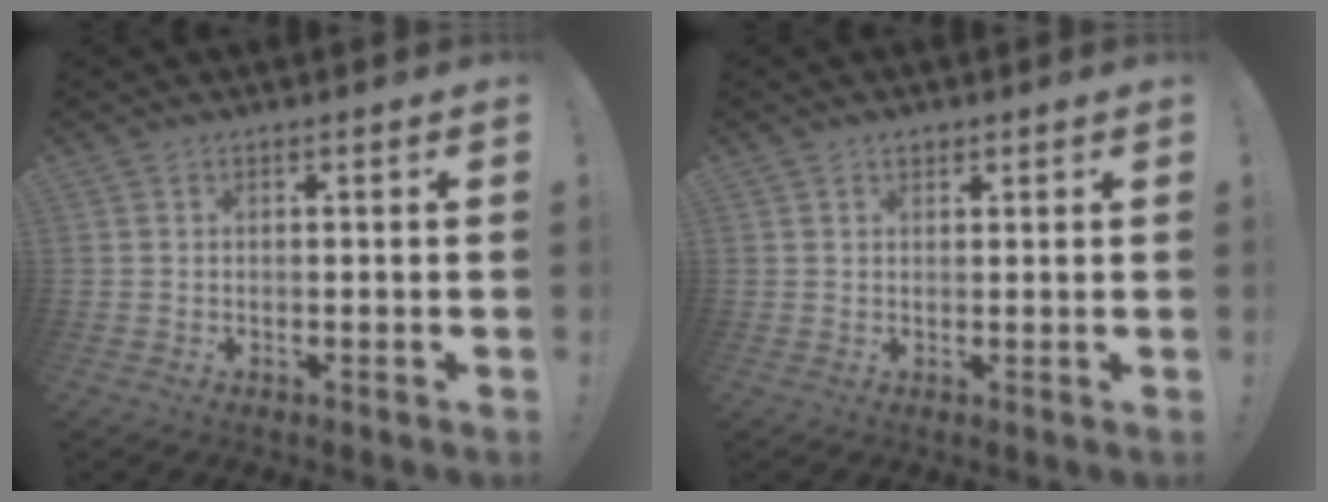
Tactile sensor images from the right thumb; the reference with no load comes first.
{"total": 1.3, "force": [0.9, 0.9, 0.3], "torque": [0.002, -0.003, 0.014]}